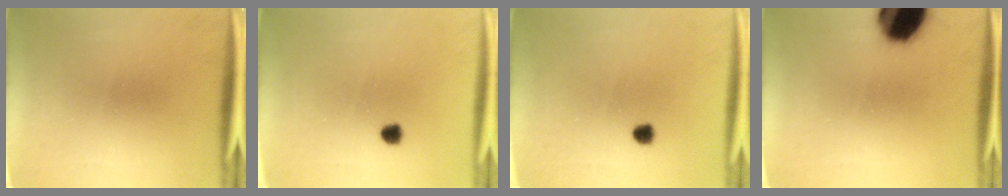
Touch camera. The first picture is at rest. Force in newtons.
{"total": 2.3}
{"total": 2.3}
{"total": 18.4}